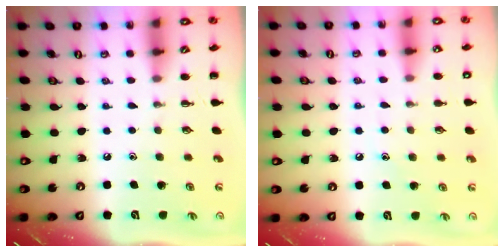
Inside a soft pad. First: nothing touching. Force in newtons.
{"total": 7.7, "press": 7.5, "slide": 1.7}